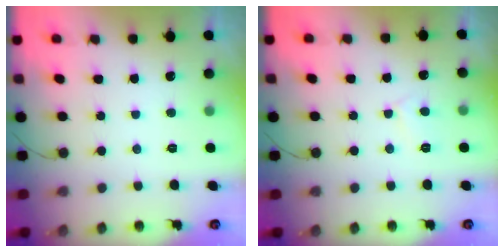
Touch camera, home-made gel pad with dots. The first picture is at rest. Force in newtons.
{"total": 3.1, "press": 3.1, "slide": 0.3}